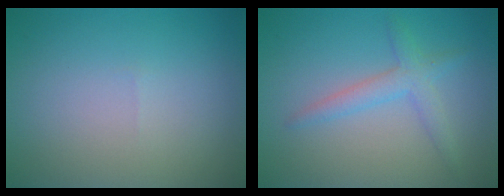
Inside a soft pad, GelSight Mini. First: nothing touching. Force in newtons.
{"total": 2.4, "press": 2.4, "slide": 0.3}